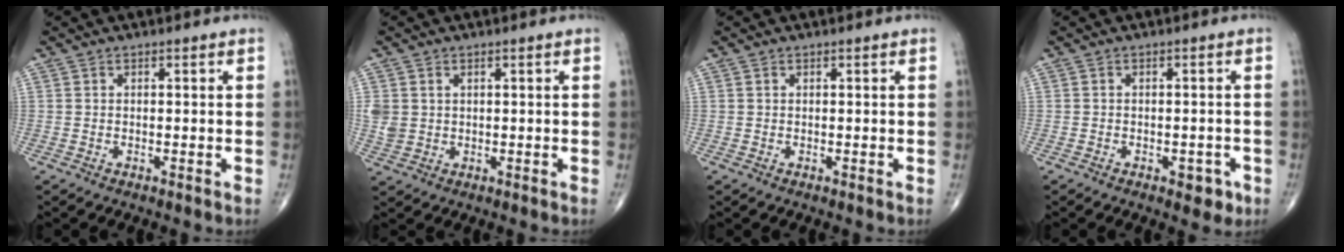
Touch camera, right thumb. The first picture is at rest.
{"total": 3.7, "force": [0.6, 3.1, 1.9], "torque": [-0.038, -0.001, 0.020]}
{"total": 0.0}
{"total": 3.4, "force": [-1.6, 2.0, 2.3], "torque": [-0.012, 0.004, -0.019]}